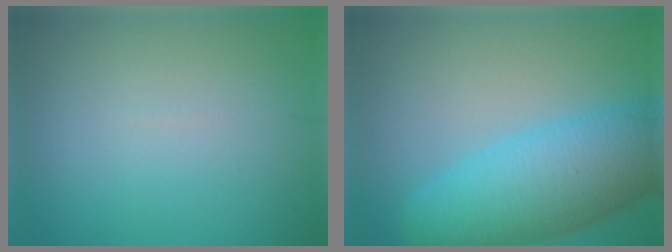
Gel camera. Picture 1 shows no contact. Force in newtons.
{"total": 9.9, "press": 9.9, "slide": 0.4}